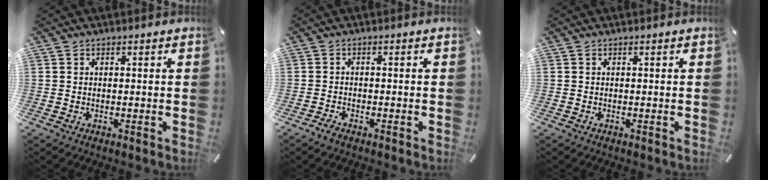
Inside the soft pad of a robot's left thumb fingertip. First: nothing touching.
{"total": 1.4, "force": [-1.3, 0.4, 0.6], "torque": [-0.012, 0.003, -0.024]}
{"total": 0.0}